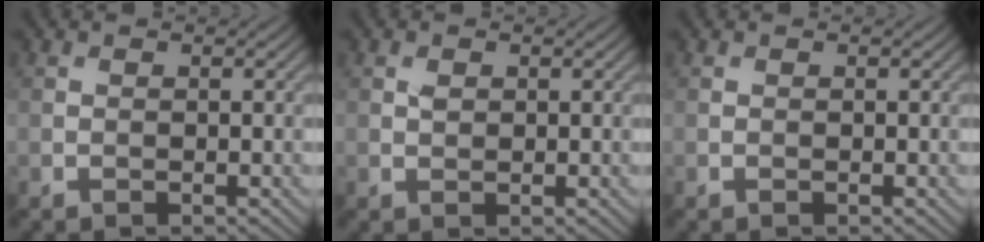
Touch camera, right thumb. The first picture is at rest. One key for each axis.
{"total": 0.9, "fx": 0.3, "fy": 0.7, "fz": 0.5, "tx": -0.012, "ty": -0.001, "tz": 0.007}
{"total": 0.0}